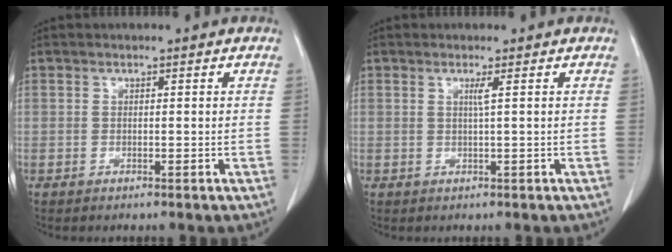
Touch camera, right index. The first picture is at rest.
{"total": 1.1, "force": [0.3, -0.4, 0.9], "torque": [-0.023, -0.003, 0.008]}